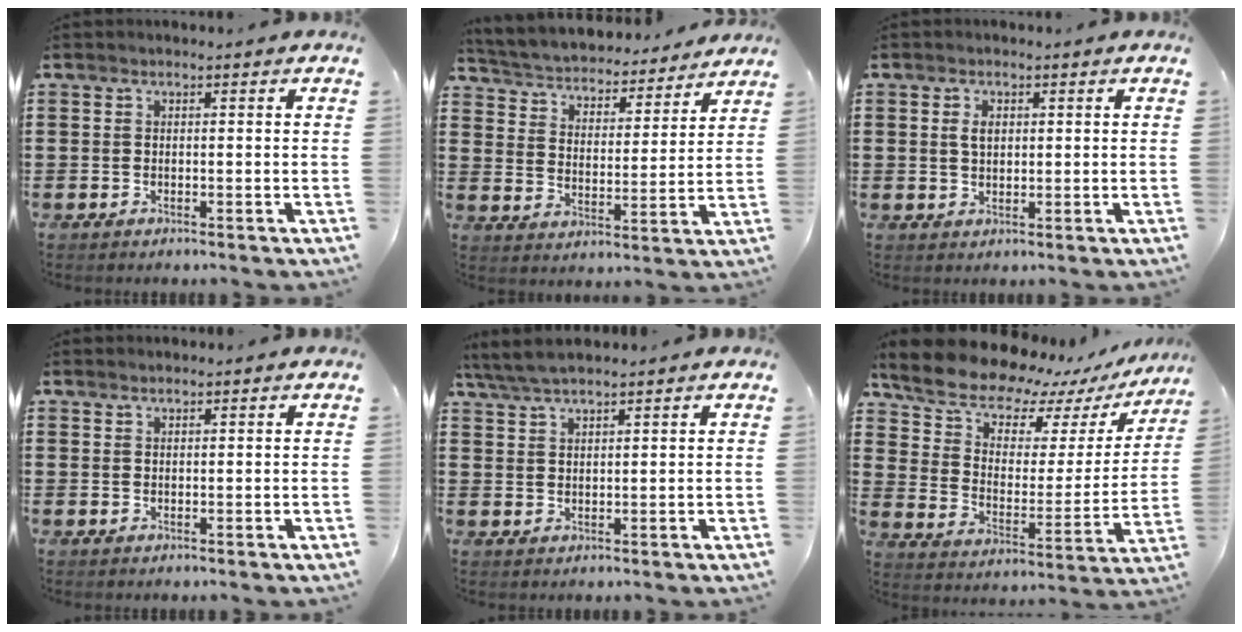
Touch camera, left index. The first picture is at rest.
{"total": 3.8, "force": [3.7, 0.6, 0.3], "torque": [-0.030, -0.032, 0.055]}
{"total": 2.2, "force": [0.7, 1.4, 1.6], "torque": [-0.036, 0.007, 0.011]}
{"total": 1.0, "force": [1.0, 0.2, 0.1], "torque": [-0.003, 0.001, 0.019]}
{"total": 4.0, "force": [3.5, 0.6, 1.9], "torque": [-0.047, -0.001, 0.066]}
{"total": 9.7, "force": [8.6, 3.3, 2.9], "torque": [-0.090, -0.064, 0.146]}